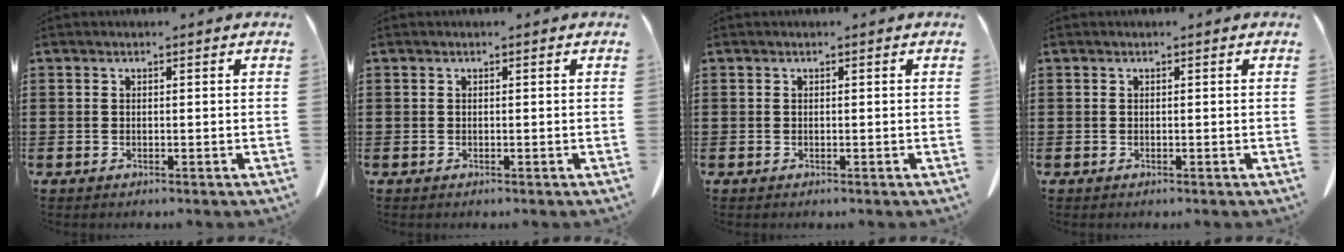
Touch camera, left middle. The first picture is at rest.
{"total": 0.0}
{"total": 0.0}
{"total": 0.0}